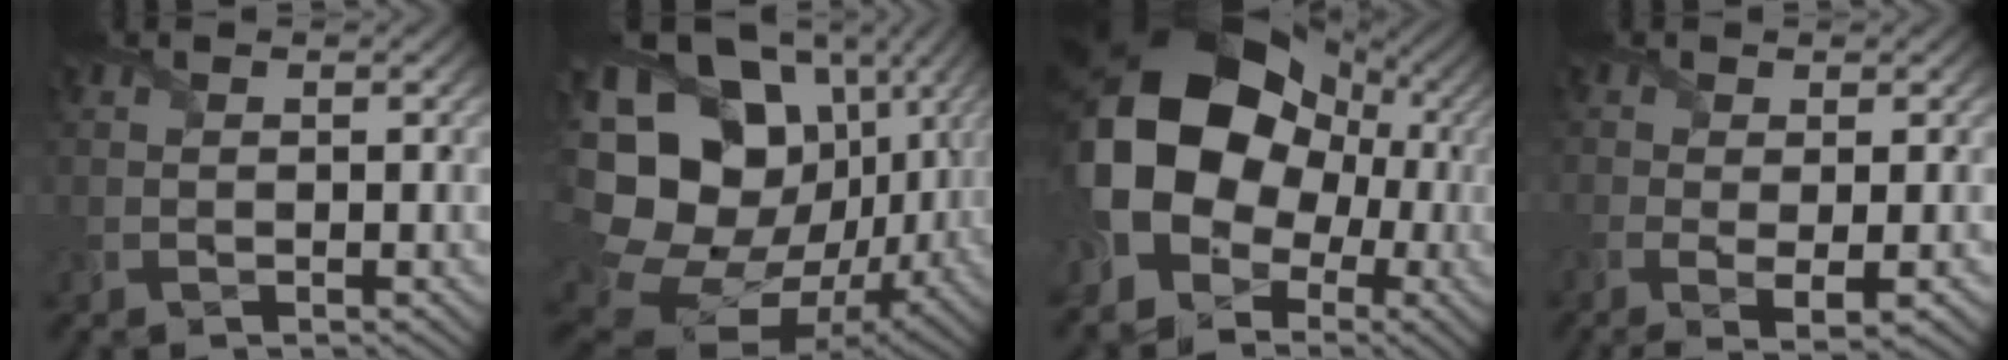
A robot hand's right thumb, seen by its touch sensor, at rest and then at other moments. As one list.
[{"total": 20.7, "force": [2.5, 16.2, 12.6], "torque": [-0.306, -0.027, 0.091]}, {"total": 19.8, "force": [2.1, 16.7, 10.5], "torque": [-0.223, -0.013, 0.024]}, {"total": 3.1, "force": [-0.9, 0.8, 2.9], "torque": [-0.070, -0.010, -0.016]}]